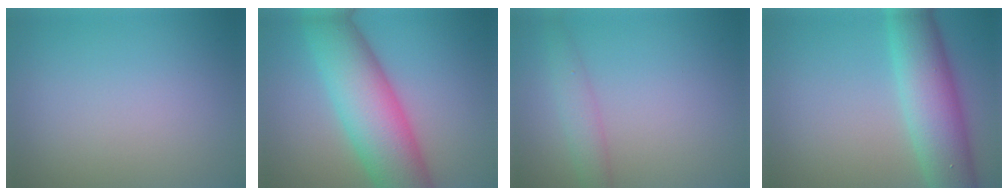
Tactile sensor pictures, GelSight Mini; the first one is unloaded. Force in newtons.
{"total": 11.0, "press": 11.0, "slide": 0.6}
{"total": 2.4, "press": 2.4, "slide": 0.1}
{"total": 8.2, "press": 8.2, "slide": 0.3}